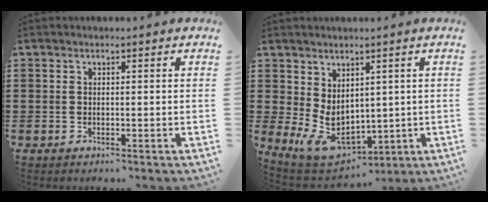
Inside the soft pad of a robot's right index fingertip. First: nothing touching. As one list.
[{"total": 6.4, "force": [0.8, 4.5, 4.5], "torque": [-0.106, -0.014, 0.018]}]